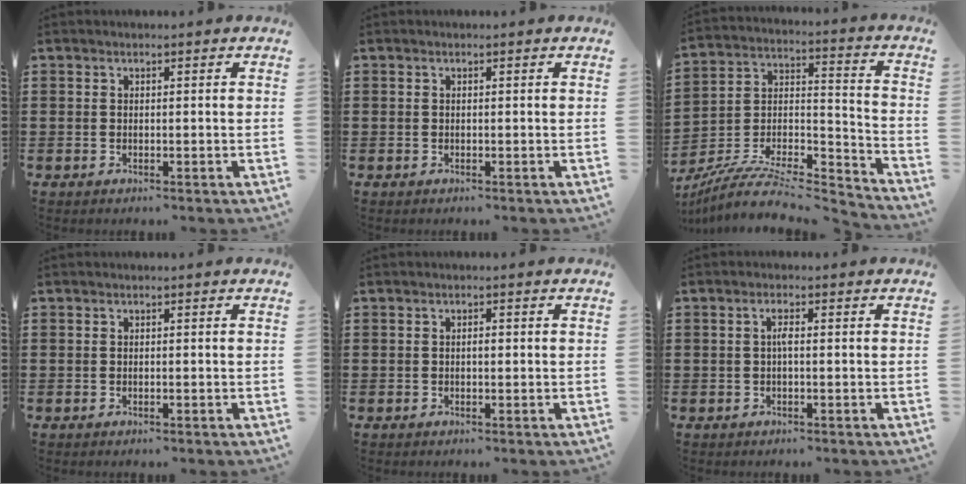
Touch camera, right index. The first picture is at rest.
{"total": 0.0}
{"total": 7.8, "force": [-6.6, 2.2, 3.5], "torque": [-0.069, 0.000, -0.130]}
{"total": 0.0}
{"total": 0.9, "force": [-0.1, 0.3, 0.9], "torque": [-0.018, -0.001, -0.002]}
{"total": 1.8, "force": [-0.1, 0.4, 1.8], "torque": [-0.035, 0.002, -0.003]}